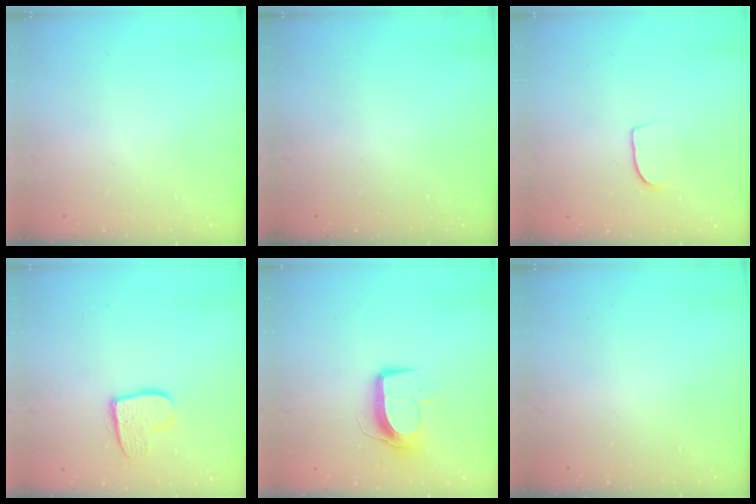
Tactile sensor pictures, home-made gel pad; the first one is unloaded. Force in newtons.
{"total": 0.0}
{"total": 6.5, "press": 6.5, "slide": 0.5}
{"total": 11.6, "press": 11.6, "slide": 1.0}
{"total": 10.0, "press": 10.0, "slide": 0.5}
{"total": 0.0}